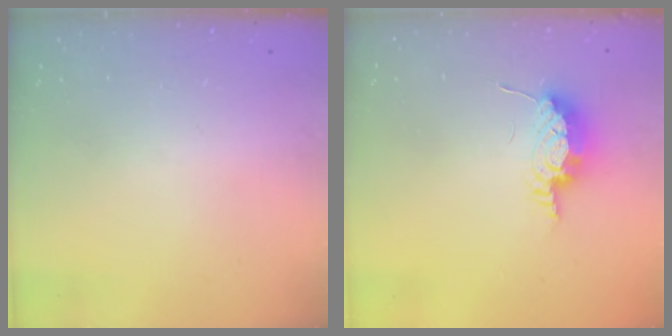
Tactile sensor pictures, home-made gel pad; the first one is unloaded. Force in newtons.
{"total": 8.4, "press": 8.3, "slide": 1.4}